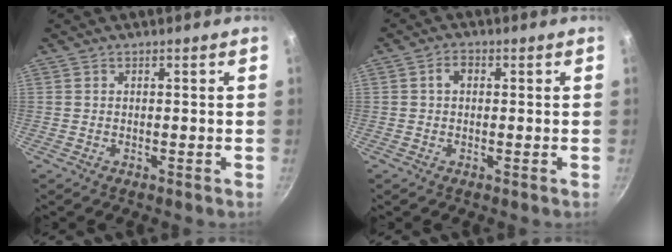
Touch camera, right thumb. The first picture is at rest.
{"total": 2.4, "force": [0.3, 1.7, 1.6], "torque": [-0.022, 0.007, 0.002]}